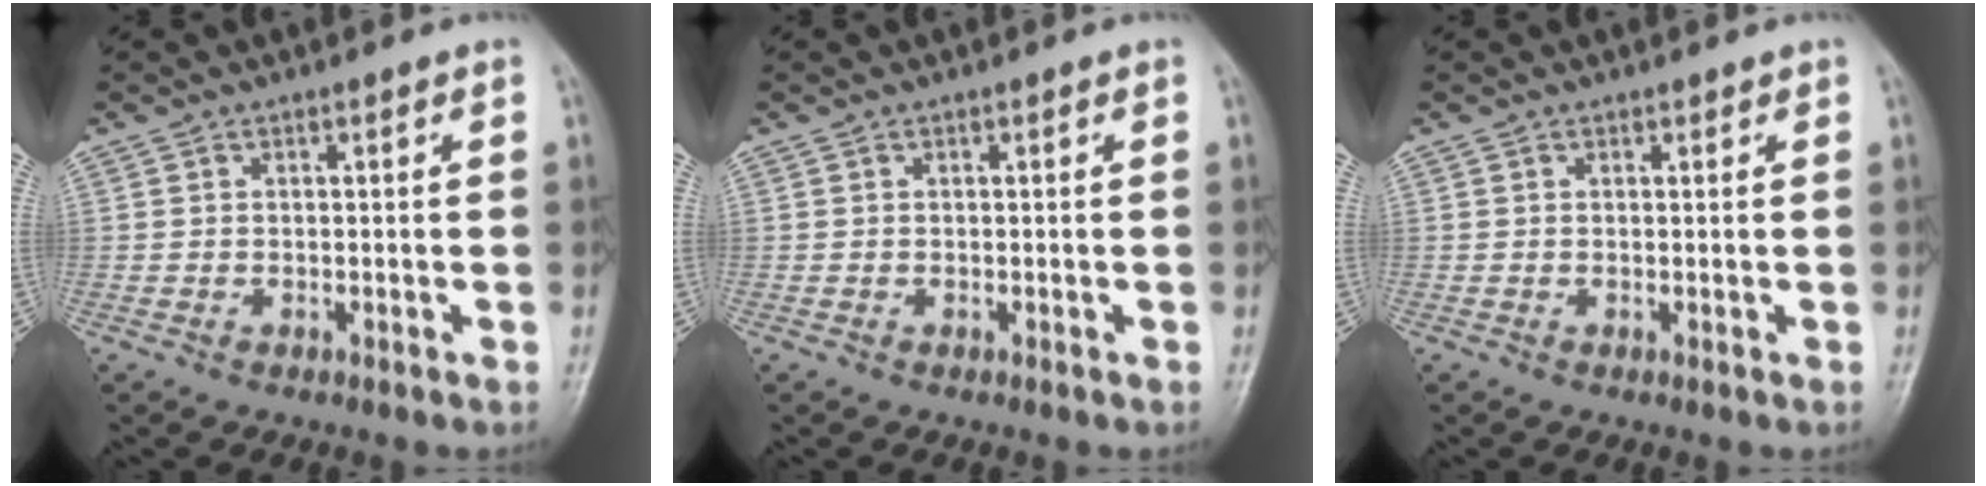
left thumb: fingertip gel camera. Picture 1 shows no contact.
{"total": 0.0}
{"total": 0.5, "force": [0.5, 0.2, 0.0], "torque": [-0.004, -0.004, 0.006]}